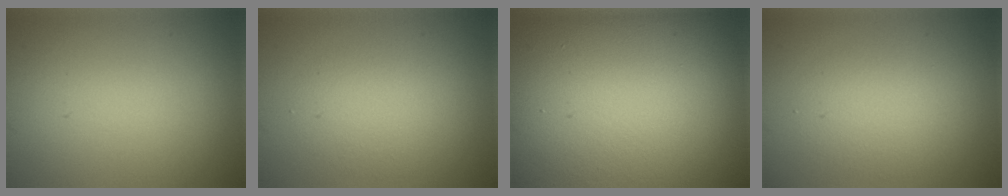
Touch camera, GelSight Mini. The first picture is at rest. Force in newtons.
{"total": 2.6, "press": 2.6, "slide": 0.2}
{"total": 24.2, "press": 24.2, "slide": 1.2}
{"total": 3.0, "press": 3.0, "slide": 0.2}